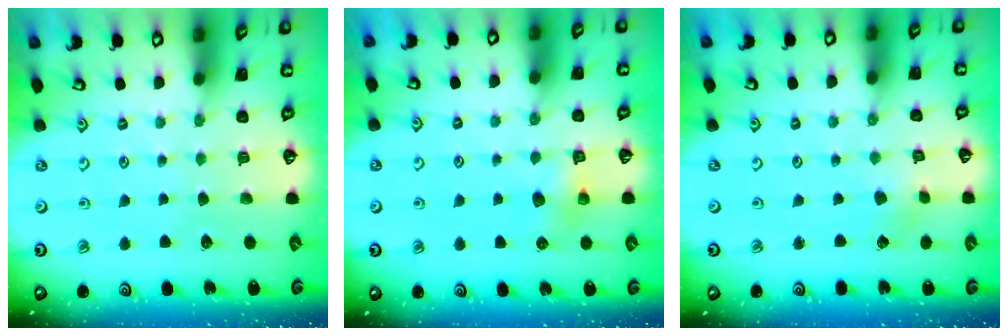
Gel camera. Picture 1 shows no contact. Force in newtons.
{"total": 6.0, "press": 6.0, "slide": 0.4}
{"total": 1.8, "press": 1.8, "slide": 0.1}